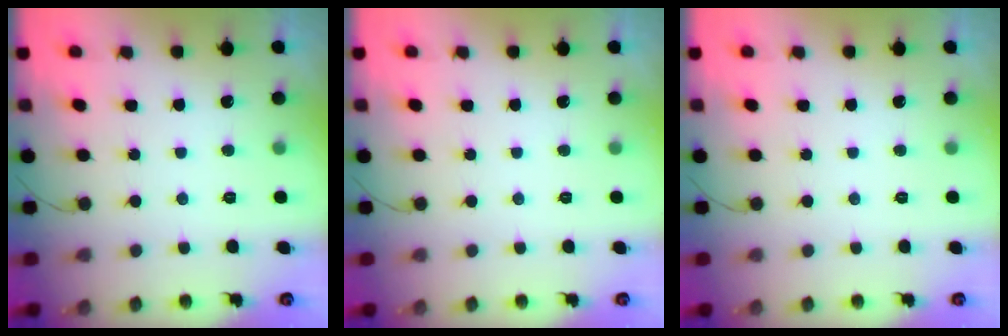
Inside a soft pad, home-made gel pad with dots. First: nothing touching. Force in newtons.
{"total": 0.0}
{"total": 0.0}